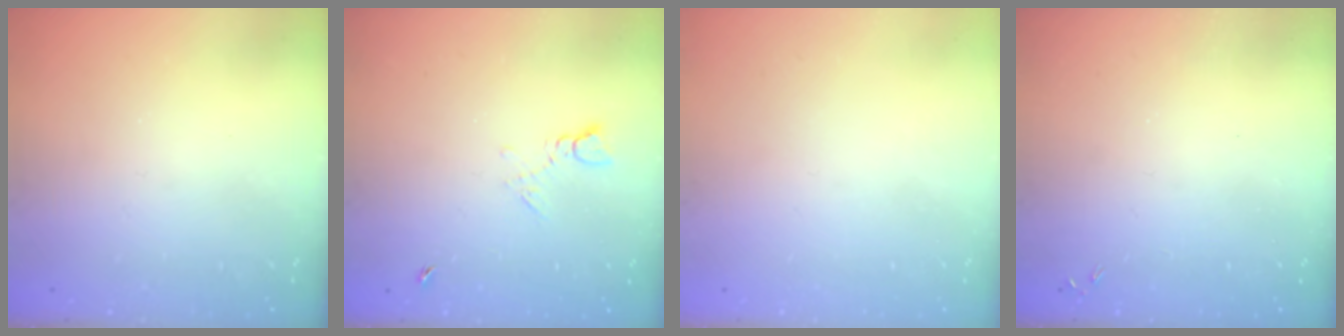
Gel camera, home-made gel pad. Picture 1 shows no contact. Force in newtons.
{"total": 3.9, "press": 3.9, "slide": 0.6}
{"total": 0.0}
{"total": 0.0}